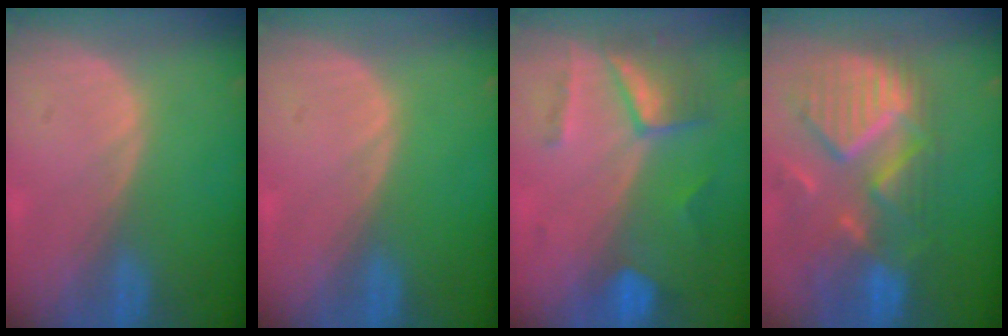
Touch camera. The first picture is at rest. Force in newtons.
{"total": 0.0}
{"total": 7.3, "press": 6.5, "slide": 3.4}
{"total": 12.1, "press": 10.5, "slide": 6.0}